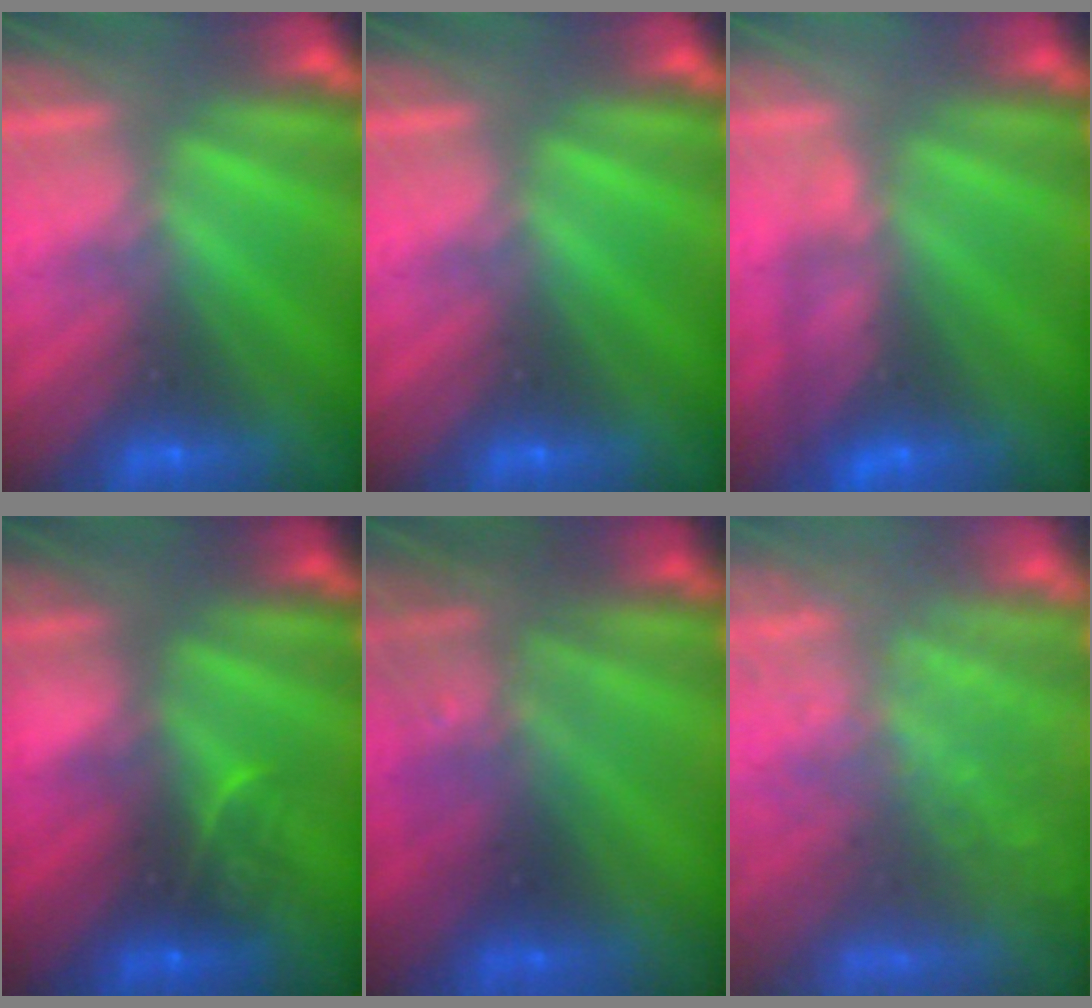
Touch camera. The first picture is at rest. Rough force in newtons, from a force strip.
{"total": 0.0}
{"total": 4.9}
{"total": 2.8}
{"total": 3.0}
{"total": 7.5}